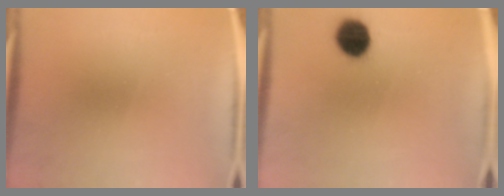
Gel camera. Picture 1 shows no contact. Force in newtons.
{"total": 8.7}